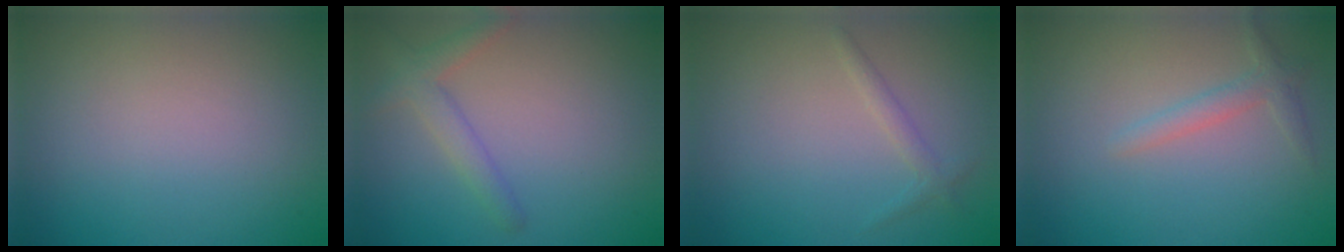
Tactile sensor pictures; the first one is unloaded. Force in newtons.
{"total": 2.4, "press": 2.4, "slide": 0.2}
{"total": 1.1, "press": 1.1, "slide": 0.0}
{"total": 1.6, "press": 1.6, "slide": 0.1}